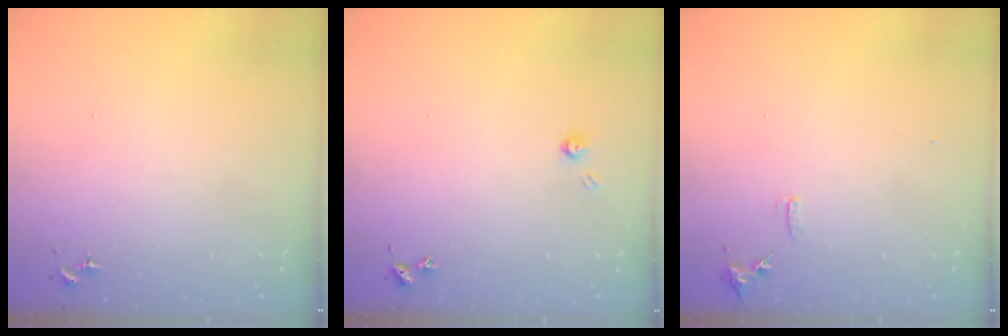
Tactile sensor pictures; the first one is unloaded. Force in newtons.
{"total": 3.5, "press": 3.5, "slide": 0.4}
{"total": 6.8, "press": 6.7, "slide": 0.9}